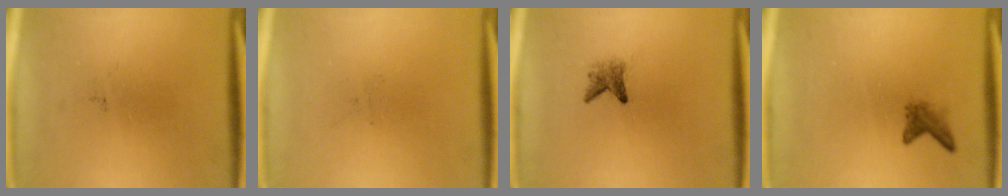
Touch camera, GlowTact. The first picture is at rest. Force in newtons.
{"total": 0.0}
{"total": 2.0}
{"total": 1.7}